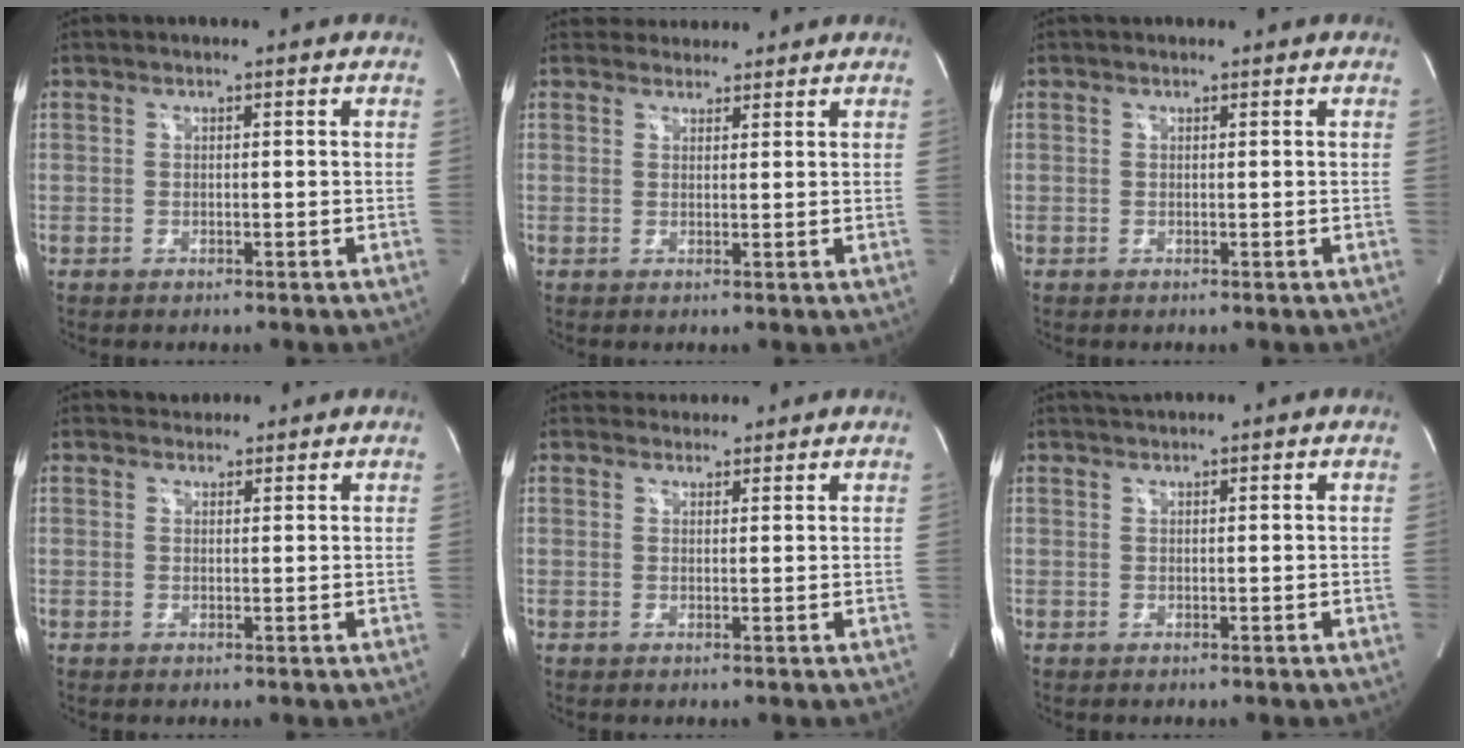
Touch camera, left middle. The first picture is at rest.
{"total": 3.3, "force": [3.0, 1.2, -0.2], "torque": [0.005, 0.018, 0.045]}
{"total": 0.8, "force": [0.7, 0.4, 0.1], "torque": [-0.009, 0.018, 0.013]}
{"total": 2.0, "force": [1.7, 0.9, -0.2], "torque": [0.005, 0.012, 0.025]}
{"total": 2.6, "force": [2.4, 1.0, -0.2], "torque": [0.004, 0.016, 0.036]}
{"total": 1.5, "force": [1.4, -0.2, 0.3], "torque": [-0.006, 0.016, 0.031]}